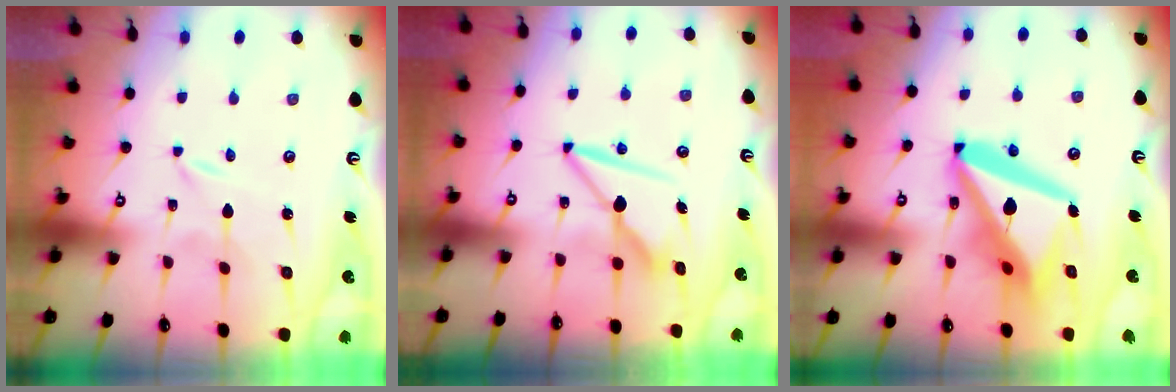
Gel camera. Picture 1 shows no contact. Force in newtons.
{"total": 8.3, "press": 8.3, "slide": 0.7}
{"total": 20.2, "press": 20.0, "slide": 2.3}